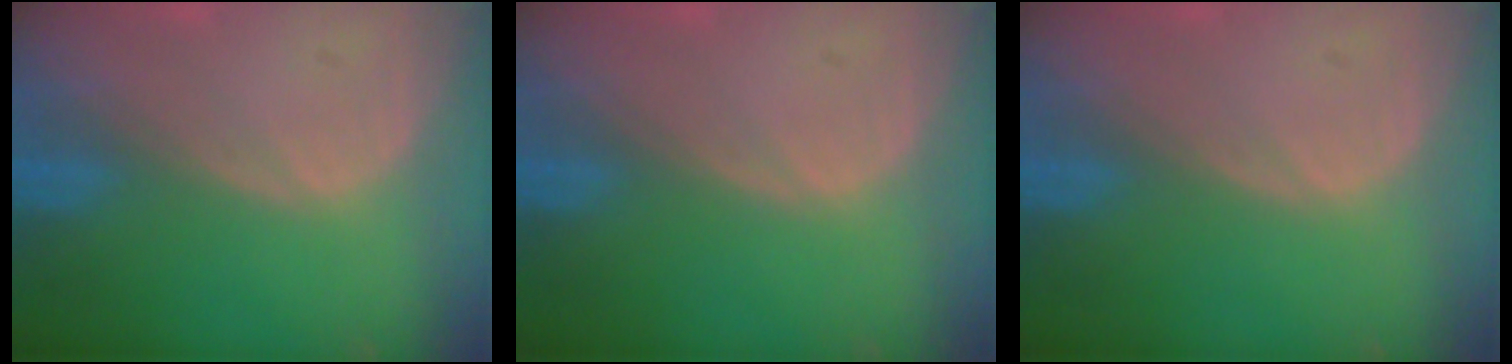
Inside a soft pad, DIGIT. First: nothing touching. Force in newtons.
{"total": 0.0}
{"total": 0.0}